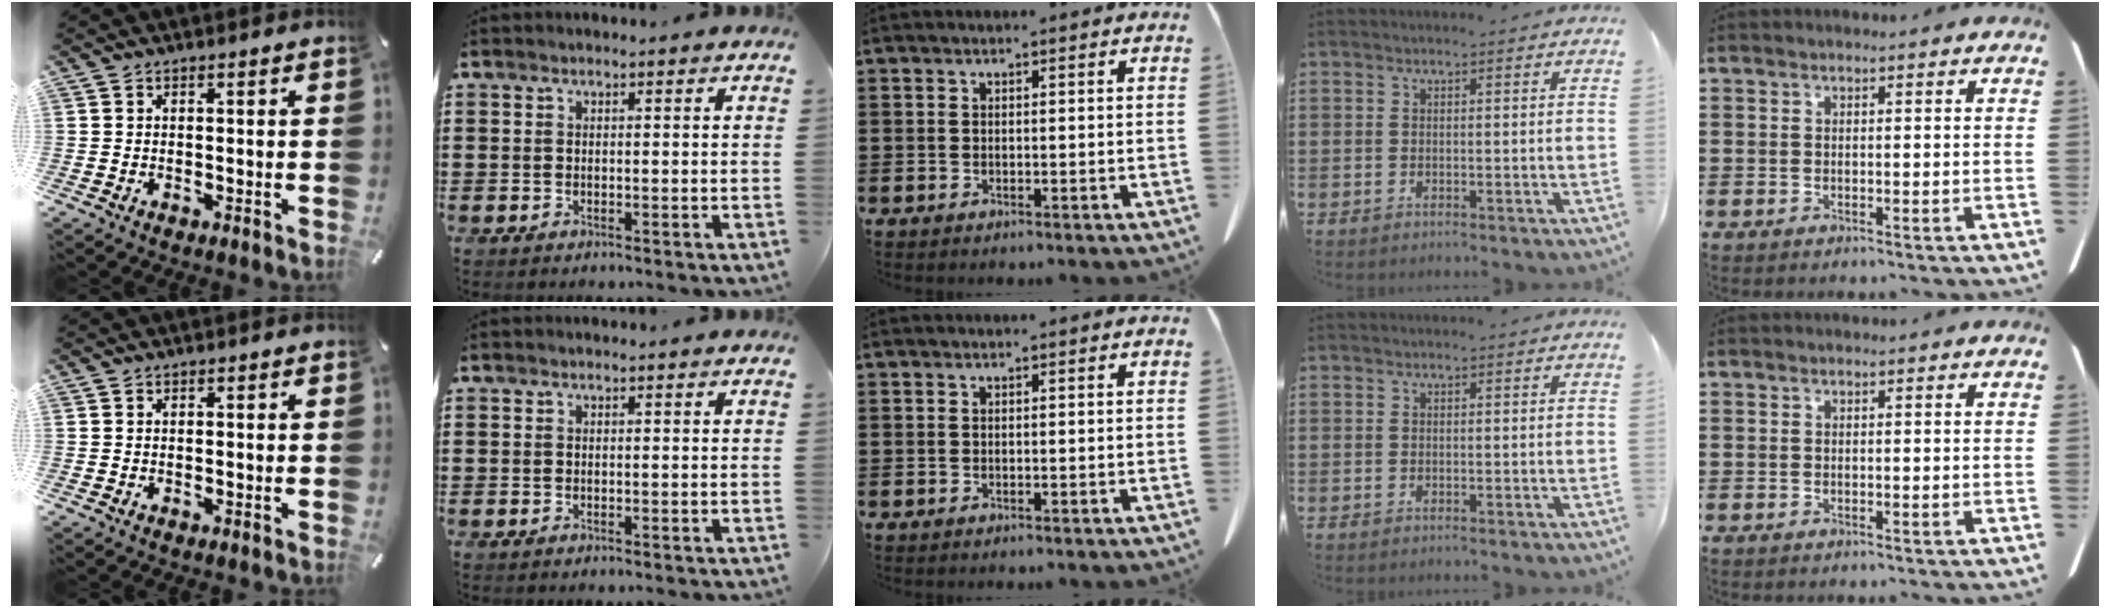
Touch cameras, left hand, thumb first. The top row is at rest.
{}